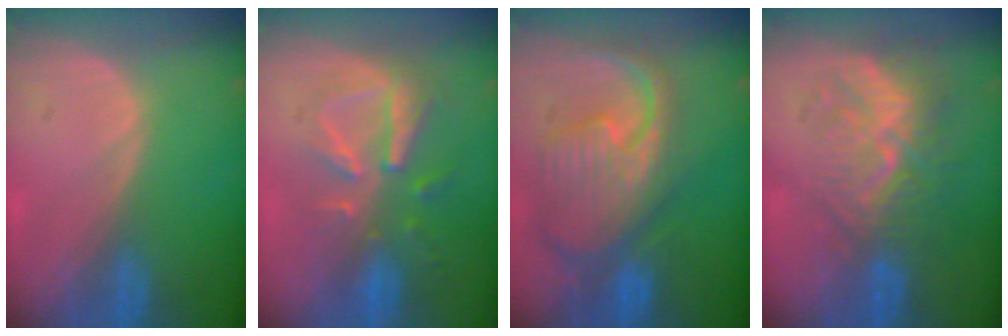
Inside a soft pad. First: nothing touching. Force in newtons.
{"total": 8.0, "press": 7.4, "slide": 3.0}
{"total": 12.2, "press": 10.5, "slide": 6.2}
{"total": 9.8, "press": 8.5, "slide": 4.8}